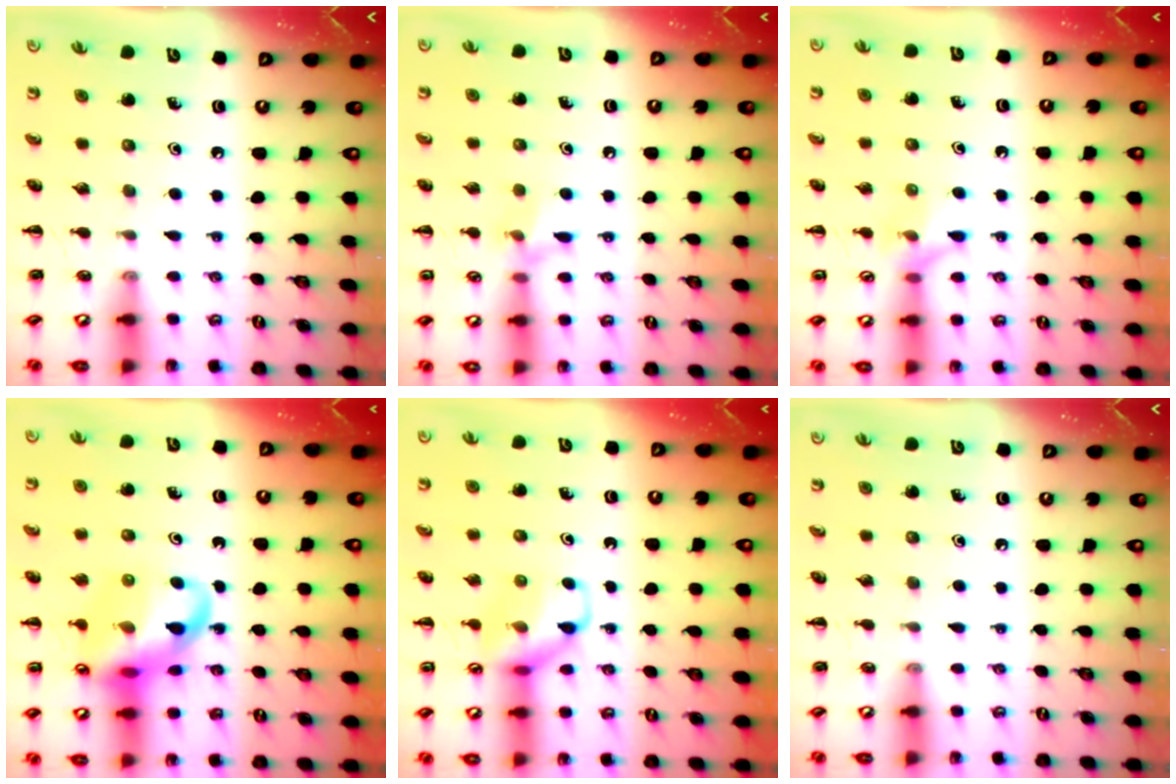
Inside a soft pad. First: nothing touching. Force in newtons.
{"total": 6.9, "press": 6.7, "slide": 1.7}
{"total": 6.7, "press": 6.7, "slide": 0.8}
{"total": 14.7, "press": 14.6, "slide": 1.9}
{"total": 10.4, "press": 10.3, "slide": 1.2}
{"total": 0.0}